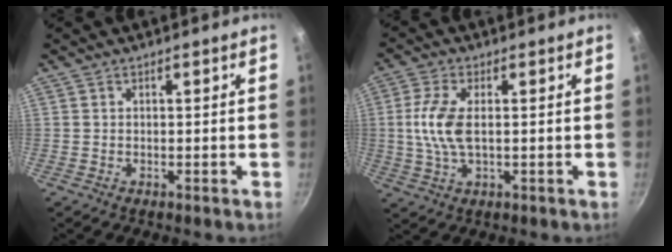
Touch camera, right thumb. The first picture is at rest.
{"total": 7.9, "force": [0.4, 3.6, 7.0], "torque": [-0.154, 0.004, 0.005]}